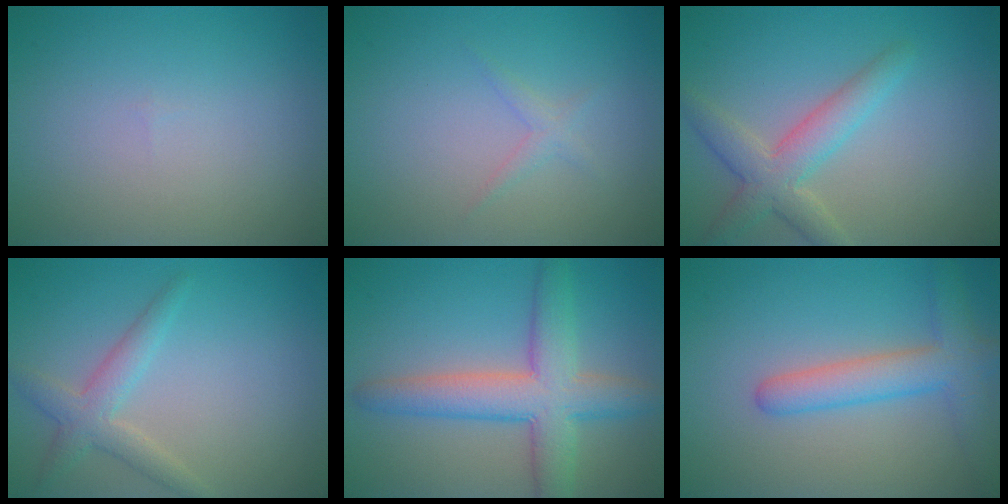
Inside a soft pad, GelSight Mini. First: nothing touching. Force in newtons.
{"total": 1.0, "press": 1.0, "slide": 0.0}
{"total": 4.0, "press": 4.0, "slide": 0.3}
{"total": 2.8, "press": 2.8, "slide": 0.1}
{"total": 6.5, "press": 6.5, "slide": 0.3}
{"total": 4.4, "press": 4.4, "slide": 0.2}